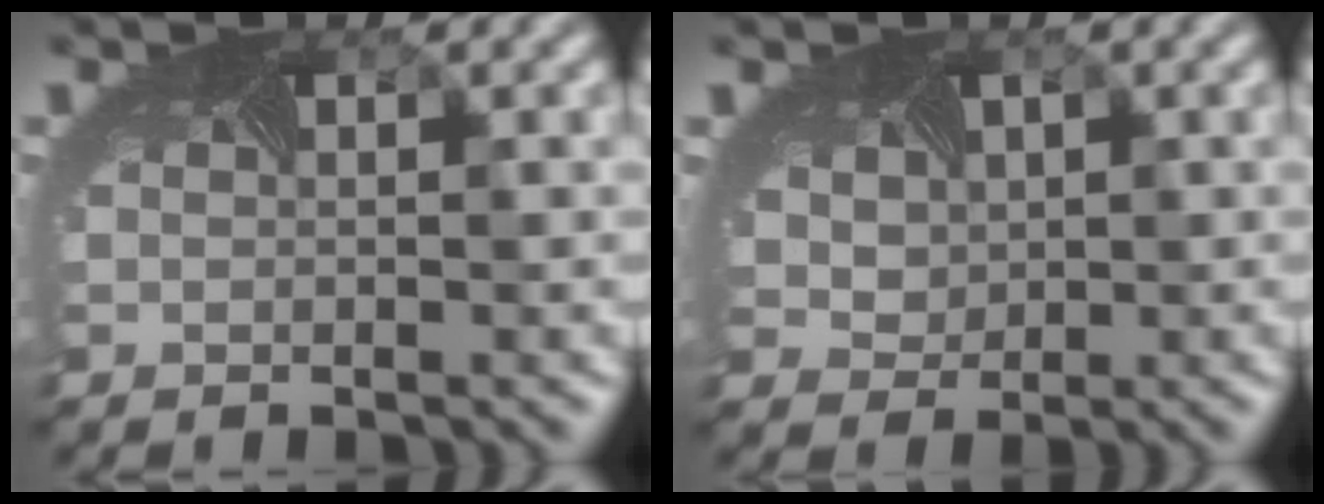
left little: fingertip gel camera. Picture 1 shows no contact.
{"total": 4.2, "force": [1.5, 3.4, 2.1], "torque": [-0.054, 0.018, 0.020]}